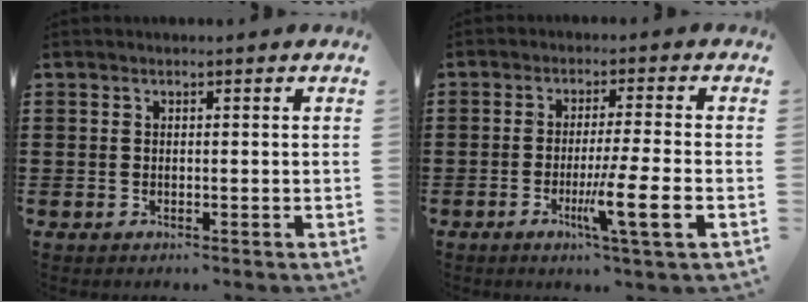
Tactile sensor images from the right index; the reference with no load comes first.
{"total": 7.6, "force": [-2.6, -0.5, 7.1], "torque": [-0.123, -0.018, -0.046]}